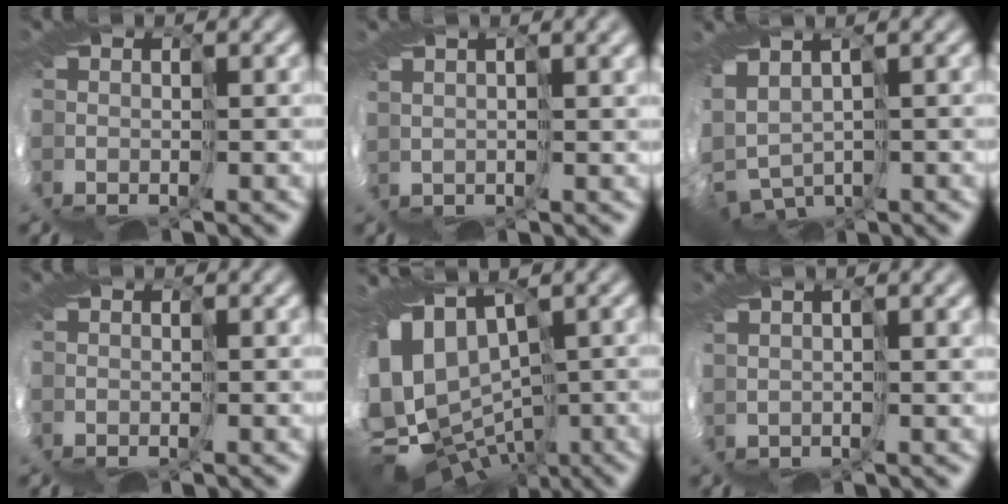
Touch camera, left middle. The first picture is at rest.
{"total": 2.4, "force": [1.8, -1.5, -0.6], "torque": [0.005, 0.012, 0.032]}
{"total": 3.1, "force": [1.0, 2.7, 1.2], "torque": [-0.068, -0.004, 0.046]}
{"total": 0.0}
{"total": 7.4, "force": [0.3, 5.4, 5.1], "torque": [-0.124, -0.009, 0.052]}
{"total": 2.6, "force": [1.5, -1.8, -1.3], "torque": [0.022, 0.010, 0.027]}